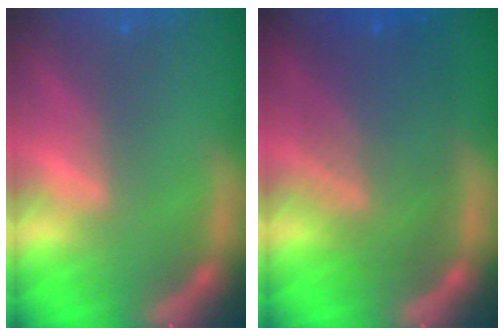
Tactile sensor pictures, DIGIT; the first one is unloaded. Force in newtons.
{"total": 8.1}